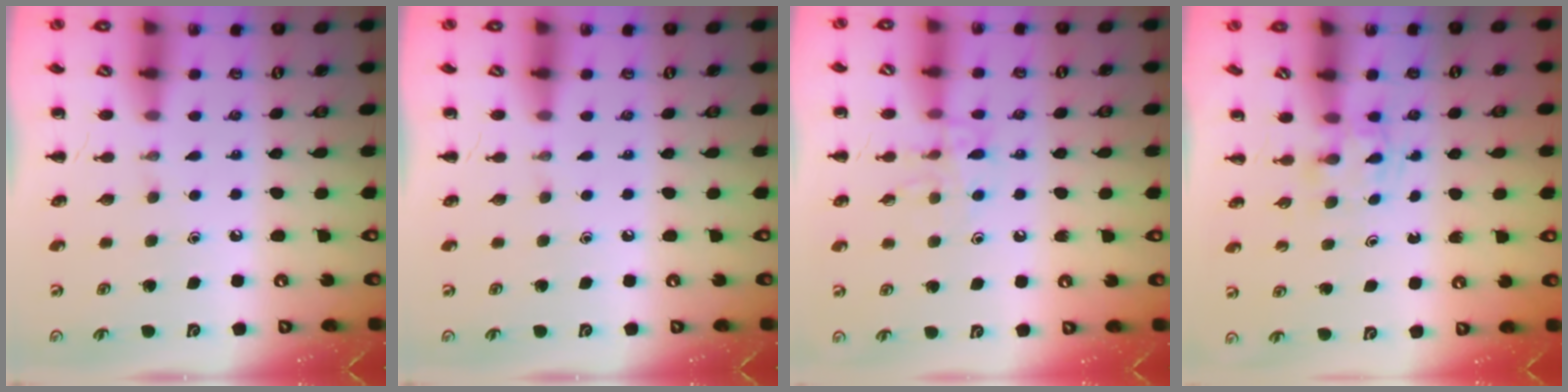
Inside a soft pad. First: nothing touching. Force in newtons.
{"total": 0.0}
{"total": 9.5, "press": 9.4, "slide": 1.2}
{"total": 1.7, "press": 1.4, "slide": 0.9}